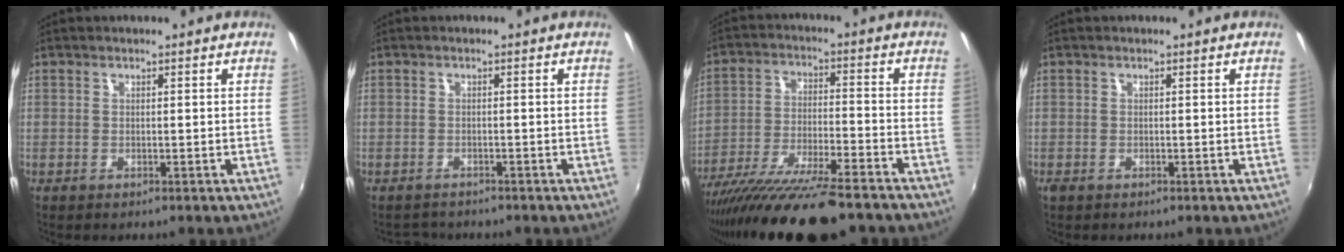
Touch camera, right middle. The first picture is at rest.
{"total": 2.5, "force": [-2.4, 0.7, 0.1], "torque": [-0.010, -0.006, -0.041]}
{"total": 19.4, "force": [-15.9, 2.5, 10.8], "torque": [-0.209, -0.056, -0.266]}
{"total": 0.6, "force": [-0.4, 0.4, 0.3], "torque": [-0.006, -0.003, -0.009]}